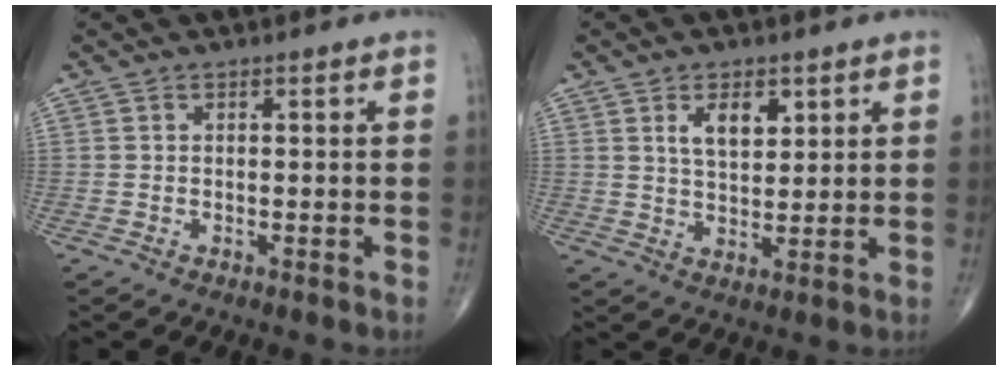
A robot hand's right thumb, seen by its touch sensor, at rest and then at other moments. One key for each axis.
{"total": 6.0, "fx": 2.7, "fy": 3.2, "fz": 4.3, "tx": -0.057, "ty": -0.020, "tz": 0.049}